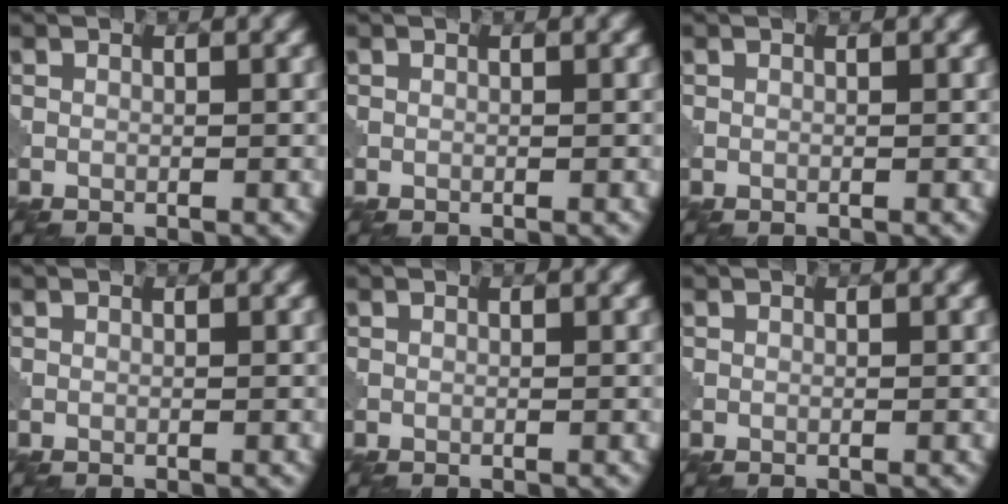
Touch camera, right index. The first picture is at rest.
{"total": 0.0}
{"total": 0.0}
{"total": 0.0}
{"total": 0.0}
{"total": 0.0}